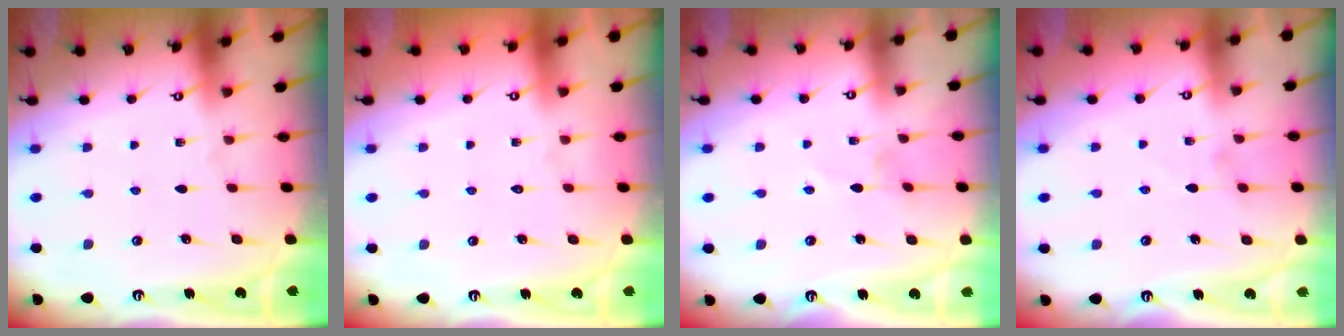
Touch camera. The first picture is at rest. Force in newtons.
{"total": 1.6, "press": 1.6, "slide": 0.1}
{"total": 0.9, "press": 0.9, "slide": 0.2}
{"total": 1.3, "press": 1.3, "slide": 0.3}